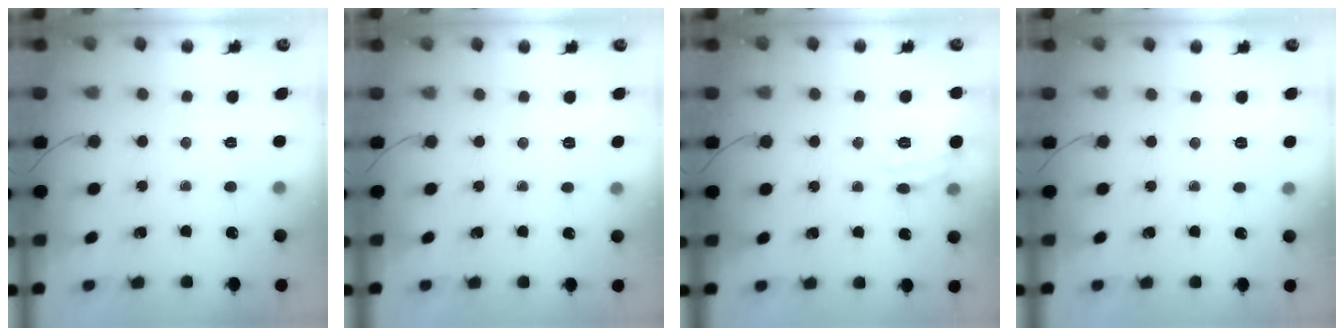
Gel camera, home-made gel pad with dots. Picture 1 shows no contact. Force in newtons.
{"total": 1.9, "press": 1.1, "slide": 1.6}
{"total": 14.4, "press": 14.4, "slide": 0.6}
{"total": 1.9, "press": 1.1, "slide": 1.6}